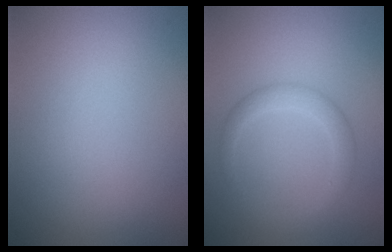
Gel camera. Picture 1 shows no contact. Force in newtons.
{"total": 2.2, "press": 2.2, "slide": 0.1}